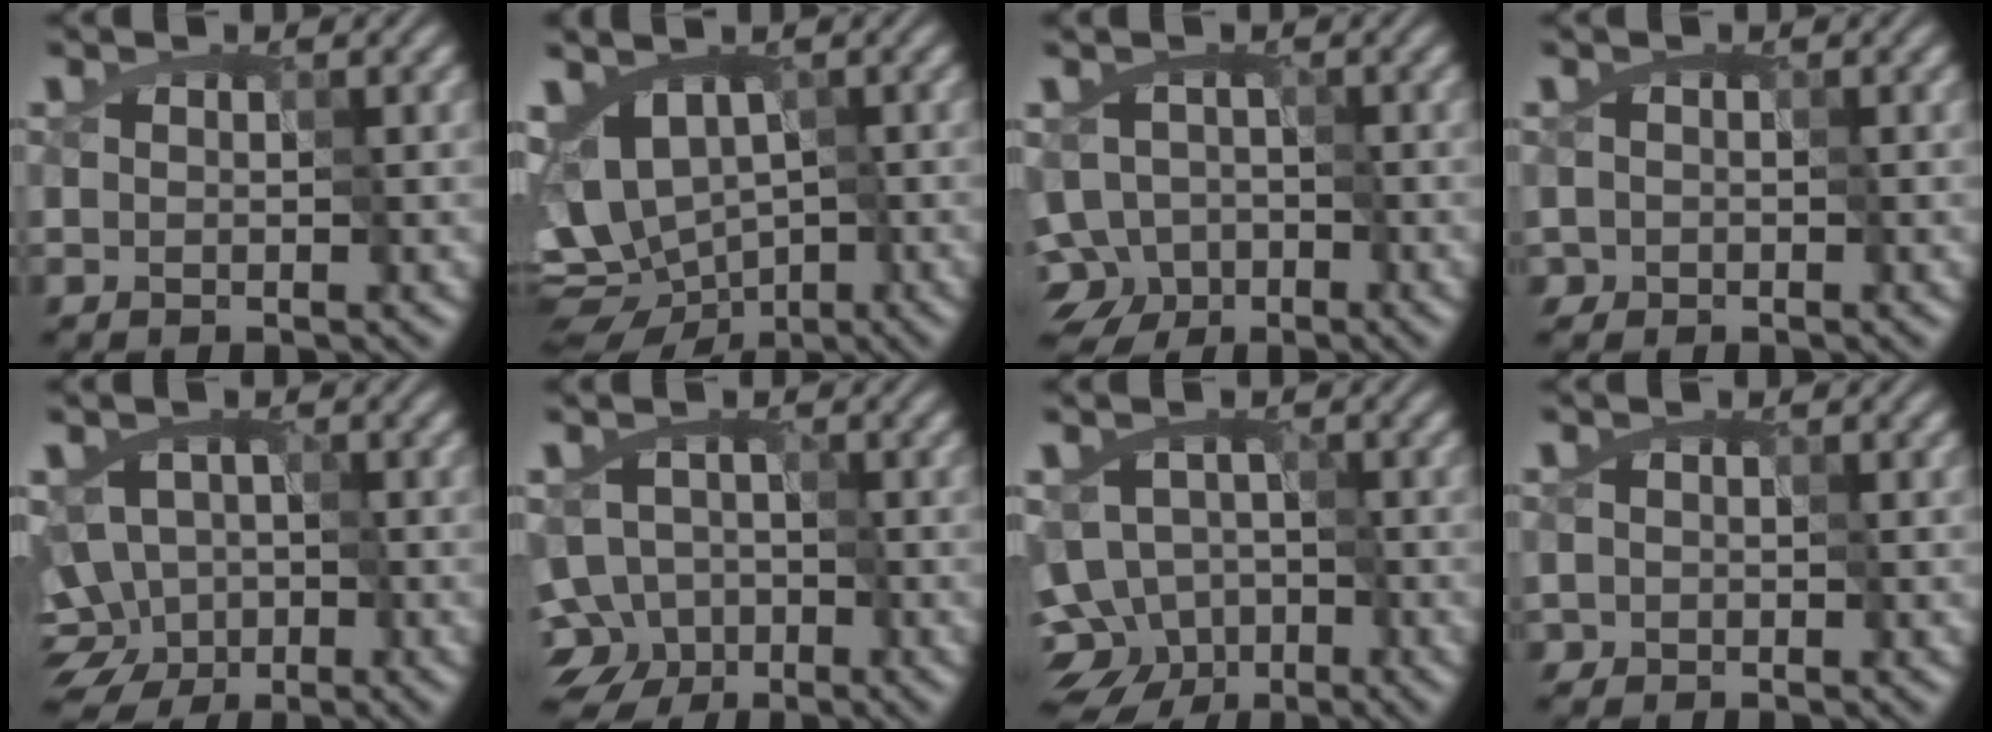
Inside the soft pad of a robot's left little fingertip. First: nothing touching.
{"total": 6.9, "force": [-1.5, 5.0, 4.5], "torque": [-0.052, -0.007, -0.005]}
{"total": 5.8, "force": [-2.6, 4.5, 2.5], "torque": [-0.020, -0.011, -0.052]}
{"total": 1.1, "force": [-0.4, 0.9, 0.2], "torque": [-0.004, 0.003, -0.008]}
{"total": 9.3, "force": [-3.7, 7.4, 4.2], "torque": [-0.047, 0.003, -0.088]}
{"total": 6.6, "force": [-2.9, 5.2, 2.6], "torque": [-0.018, -0.007, -0.066]}
{"total": 8.3, "force": [-3.9, 6.3, 3.6], "torque": [-0.027, 0.003, -0.080]}
{"total": 0.6, "force": [-0.3, 0.5, 0.1], "torque": [0.001, 0.001, -0.007]}